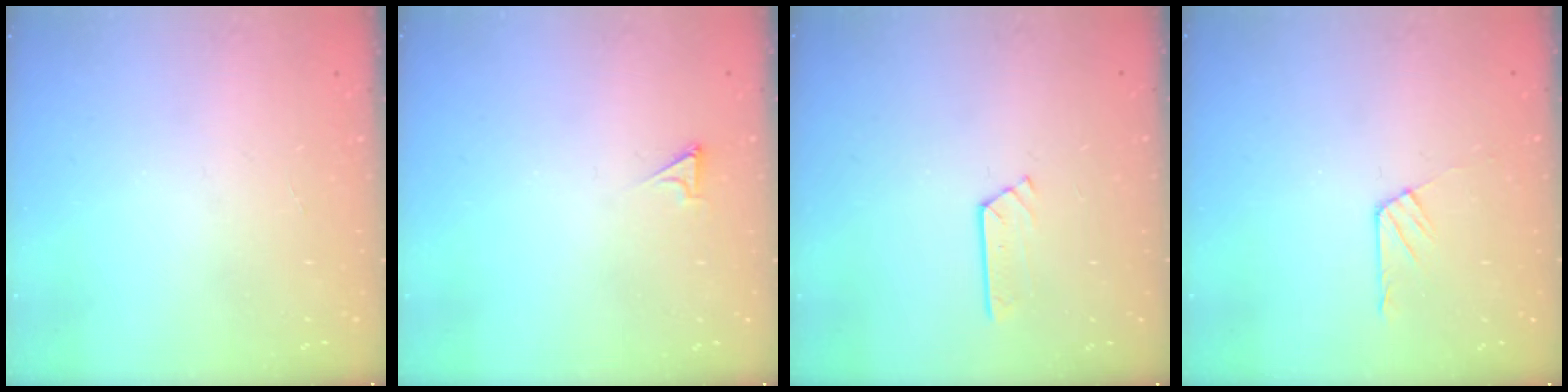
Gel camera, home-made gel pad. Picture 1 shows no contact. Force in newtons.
{"total": 2.2, "press": 2.2, "slide": 0.3}
{"total": 2.4, "press": 2.4, "slide": 0.2}
{"total": 5.5, "press": 5.5, "slide": 1.0}